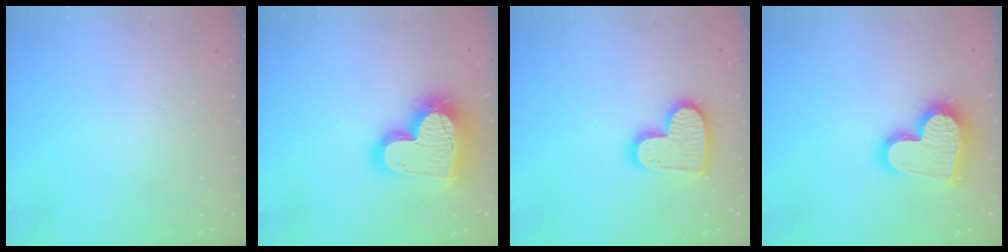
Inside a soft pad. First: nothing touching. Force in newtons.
{"total": 21.6, "press": 21.5, "slide": 1.7}
{"total": 13.9, "press": 13.9, "slide": 1.2}
{"total": 18.1, "press": 18.0, "slide": 1.5}